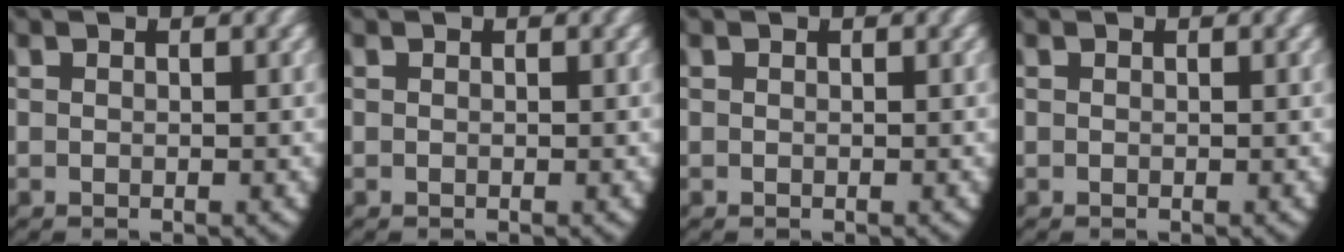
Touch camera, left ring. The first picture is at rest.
{"total": 0.0}
{"total": 0.0}
{"total": 0.0}